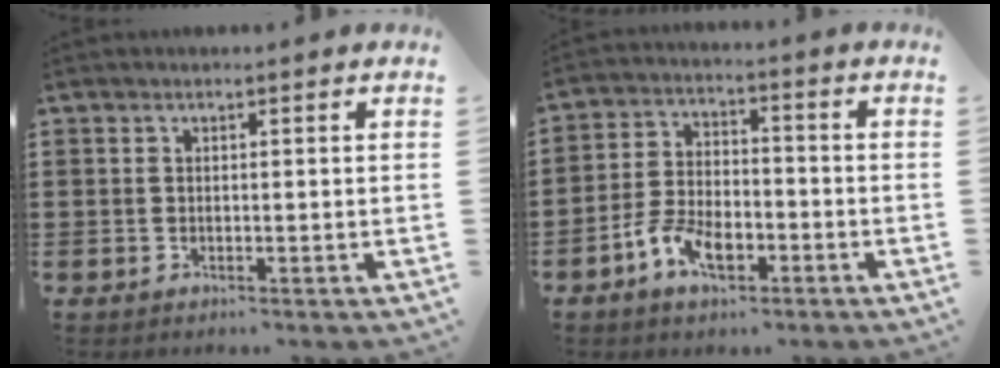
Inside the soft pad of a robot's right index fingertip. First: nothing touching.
{"total": 6.9, "force": [-3.8, 3.5, 4.6], "torque": [-0.108, 0.004, -0.075]}